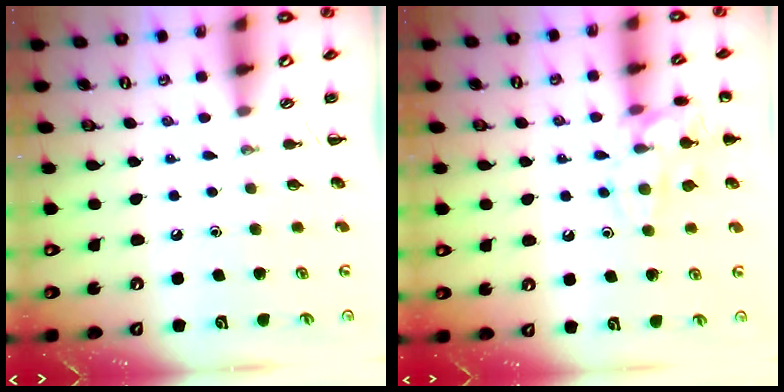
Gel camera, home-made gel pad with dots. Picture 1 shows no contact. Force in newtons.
{"total": 13.9, "press": 13.9, "slide": 0.8}